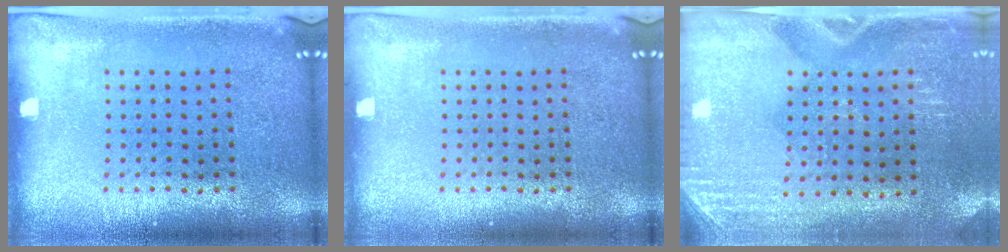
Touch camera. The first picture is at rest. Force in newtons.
{"total": 0.0}
{"total": 2.9, "press": 2.5, "slide": 1.4}